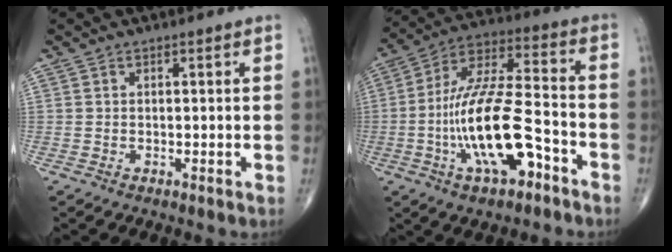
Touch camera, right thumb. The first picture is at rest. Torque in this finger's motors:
{"motor_torque": [2.28, 2.73, 1.45, -1.33, 0.66]}